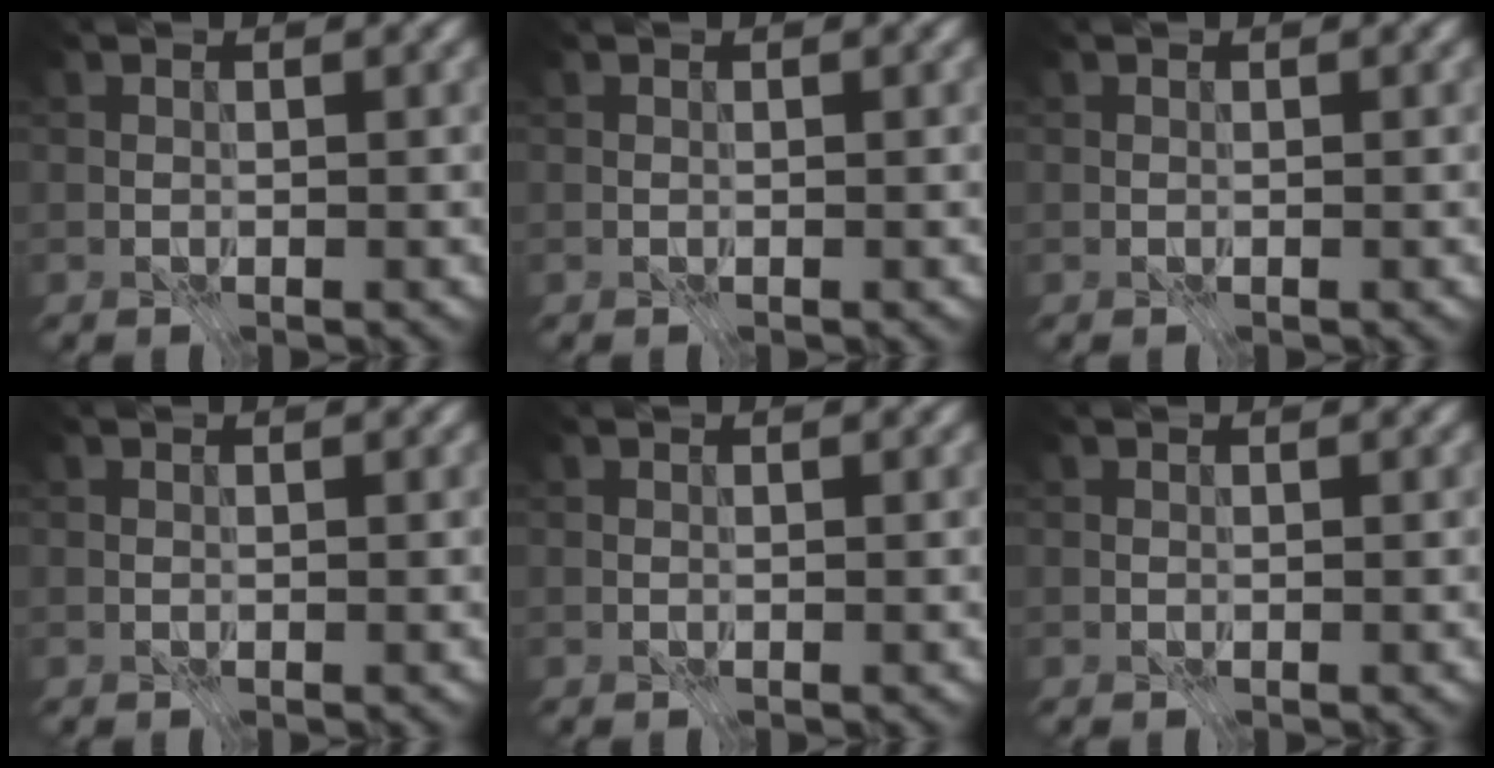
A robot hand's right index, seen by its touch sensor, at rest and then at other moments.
{"total": 0.0}
{"total": 0.0}
{"total": 0.0}
{"total": 0.0}
{"total": 0.0}